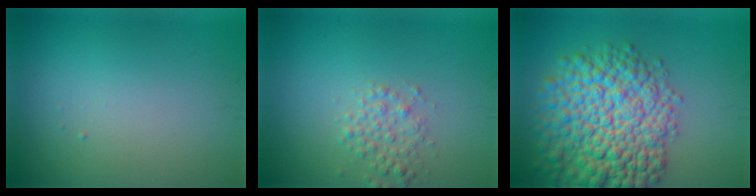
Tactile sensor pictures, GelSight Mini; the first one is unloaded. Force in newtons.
{"total": 2.1, "press": 2.1, "slide": 0.0}
{"total": 11.7, "press": 11.7, "slide": 0.4}